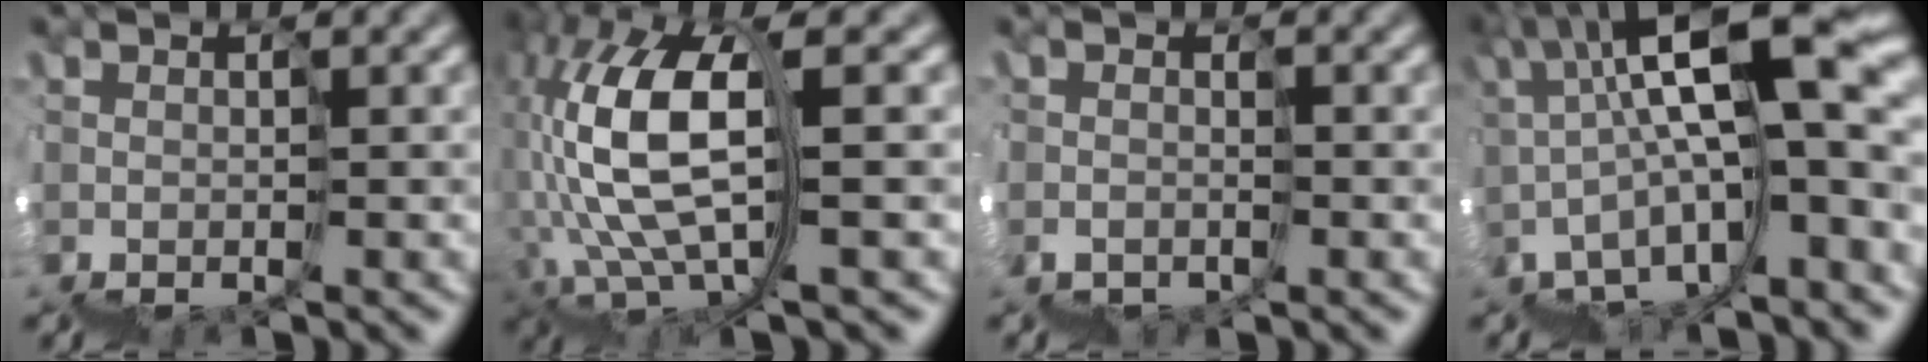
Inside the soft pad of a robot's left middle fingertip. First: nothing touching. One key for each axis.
{"total": 7.3, "fx": 2.3, "fy": 2.9, "fz": 6.3, "tx": -0.141, "ty": 0.027, "tz": 0.036}
{"total": 1.9, "fx": -1.2, "fy": 1.4, "fz": -0.4, "tx": 0.009, "ty": 0.007, "tz": -0.015}
{"total": 12.6, "fx": 1.4, "fy": 3.5, "fz": 12.0, "tx": -0.174, "ty": 0.036, "tz": 0.033}